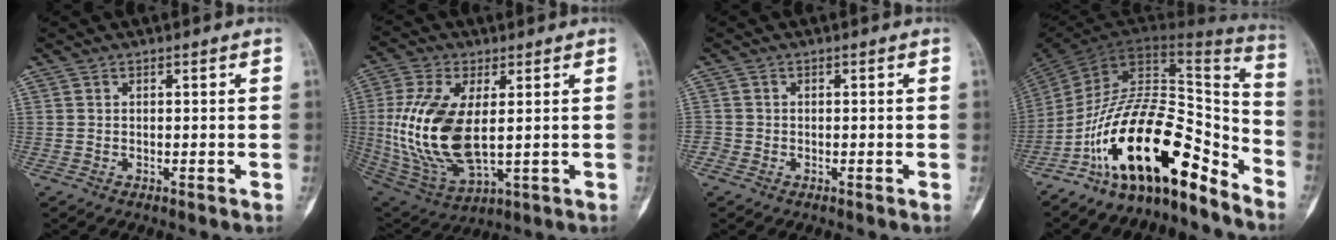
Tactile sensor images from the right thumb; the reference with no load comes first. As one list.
[{"total": 18.2, "force": [0.9, 8.9, 15.8], "torque": [-0.336, -0.012, 0.034]}, {"total": 1.3, "force": [-0.5, 1.2, 0.1], "torque": [0.005, 0.006, -0.015]}, {"total": 23.2, "force": [-14.5, 9.0, 15.7], "torque": [-0.234, 0.125, -0.247]}]